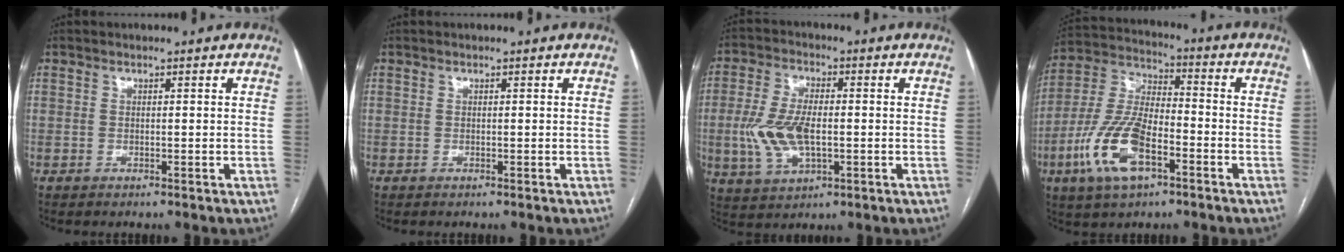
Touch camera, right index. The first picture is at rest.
{"total": 0.0}
{"total": 9.6, "force": [-1.2, 4.3, 8.5], "torque": [-0.190, 0.005, -0.018]}
{"total": 14.0, "force": [-5.7, 5.5, 11.6], "torque": [-0.262, 0.005, -0.106]}